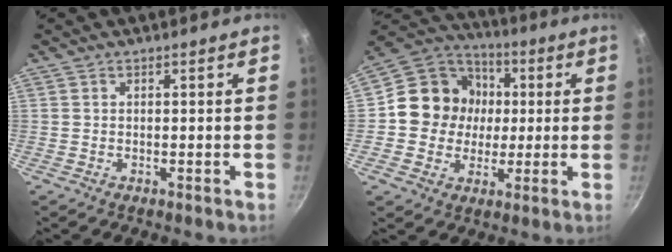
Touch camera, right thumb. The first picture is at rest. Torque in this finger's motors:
{"motor_torque": [1.14, 2.08, 0.52, -0.42, 0.08]}